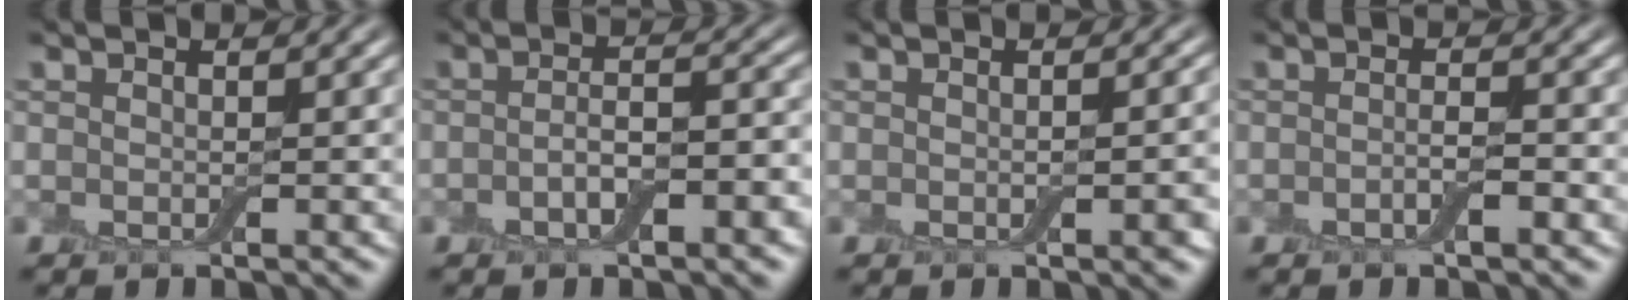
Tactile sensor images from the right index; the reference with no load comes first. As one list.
[{"total": 3.7, "force": [-1.3, 1.2, 3.2], "torque": [-0.059, 0.004, -0.023]}, {"total": 2.2, "force": [-0.4, 0.5, 2.2], "torque": [-0.025, 0.000, -0.002]}, {"total": 1.5, "force": [-0.7, 0.3, 1.3], "torque": [-0.023, 0.000, -0.014]}]